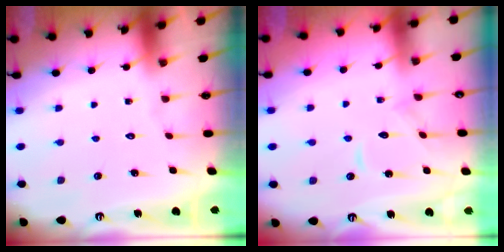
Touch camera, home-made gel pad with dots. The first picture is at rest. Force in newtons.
{"total": 8.6, "press": 8.6, "slide": 0.4}